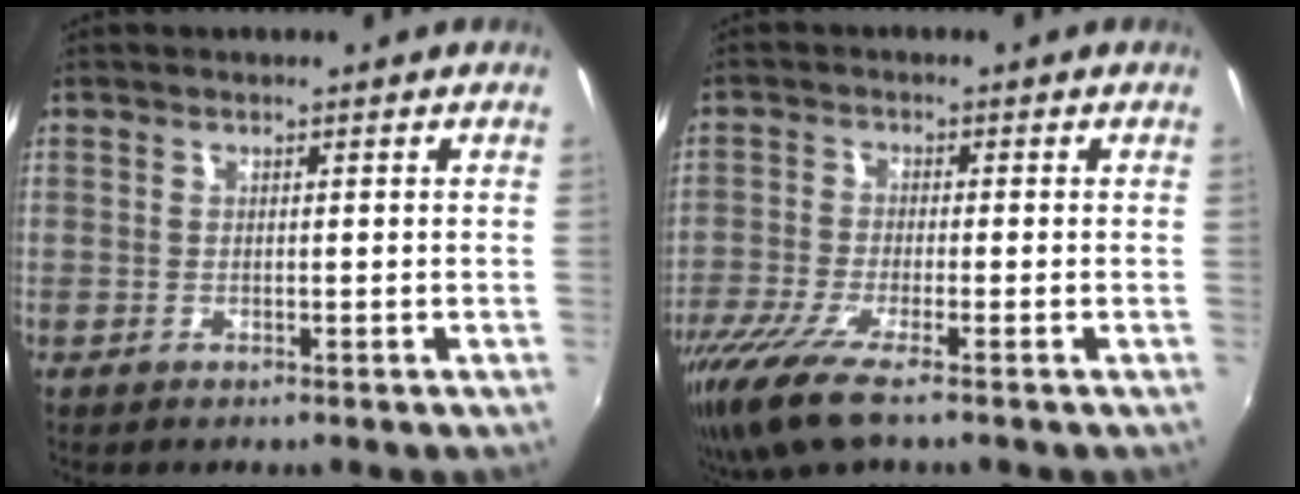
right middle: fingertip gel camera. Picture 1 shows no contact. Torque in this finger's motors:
{"motor_torque": [1.17, -0.97, 0.38, 0.18]}